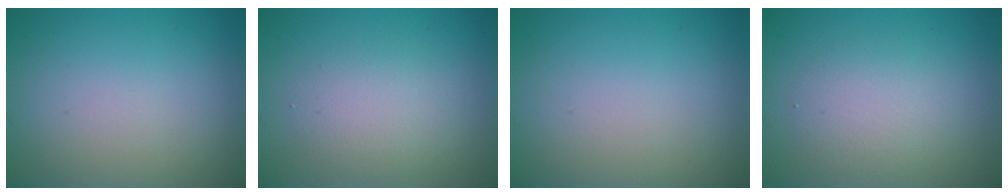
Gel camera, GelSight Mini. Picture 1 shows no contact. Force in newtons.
{"total": 2.8, "press": 2.8, "slide": 0.2}
{"total": 1.6, "press": 1.6, "slide": 0.0}
{"total": 2.9, "press": 2.9, "slide": 0.3}